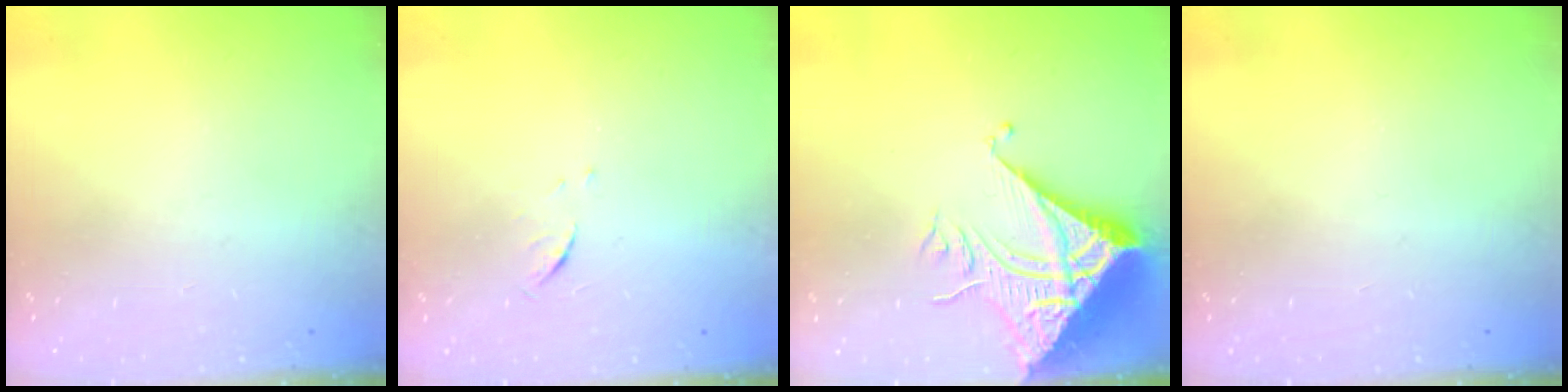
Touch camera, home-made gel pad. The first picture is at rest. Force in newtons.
{"total": 5.0, "press": 4.9, "slide": 0.4}
{"total": 11.2, "press": 11.2, "slide": 0.9}
{"total": 0.0}